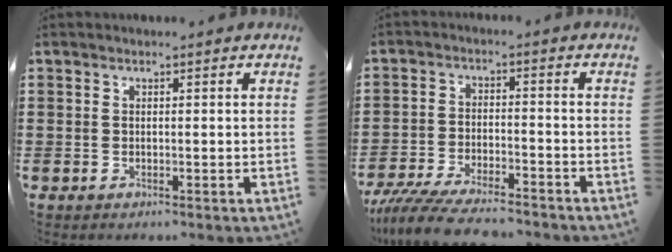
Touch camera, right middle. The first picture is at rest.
{"total": 7.2, "force": [-6.5, 0.8, 2.8], "torque": [-0.066, -0.003, -0.127]}